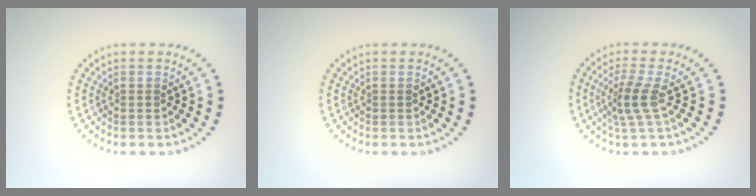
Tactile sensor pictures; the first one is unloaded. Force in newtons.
{"total": 0.0}
{"total": 2.5, "press": 1.9, "slide": 1.7}